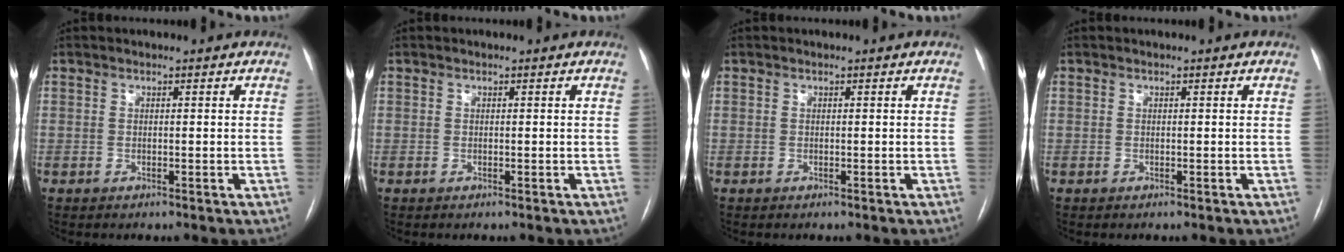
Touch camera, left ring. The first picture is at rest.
{"total": 0.0}
{"total": 0.0}
{"total": 0.0}